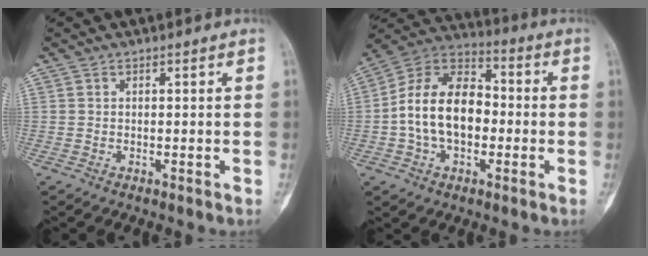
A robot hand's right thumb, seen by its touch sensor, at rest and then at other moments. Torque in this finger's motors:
{"motor_torque": [0.36, 1.41, 0.69, -0.42, 0.08]}